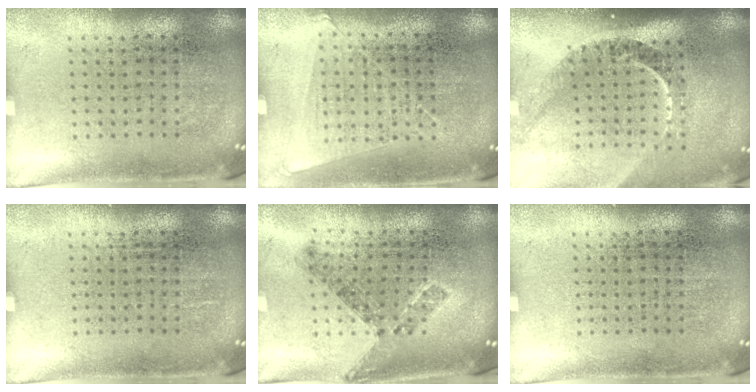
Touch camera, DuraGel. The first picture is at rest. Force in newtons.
{"total": 1.0, "press": 0.9, "slide": 0.4}
{"total": 2.2, "press": 1.6, "slide": 1.6}
{"total": 0.0}
{"total": 0.7, "press": 0.7, "slide": 0.3}
{"total": 0.0}